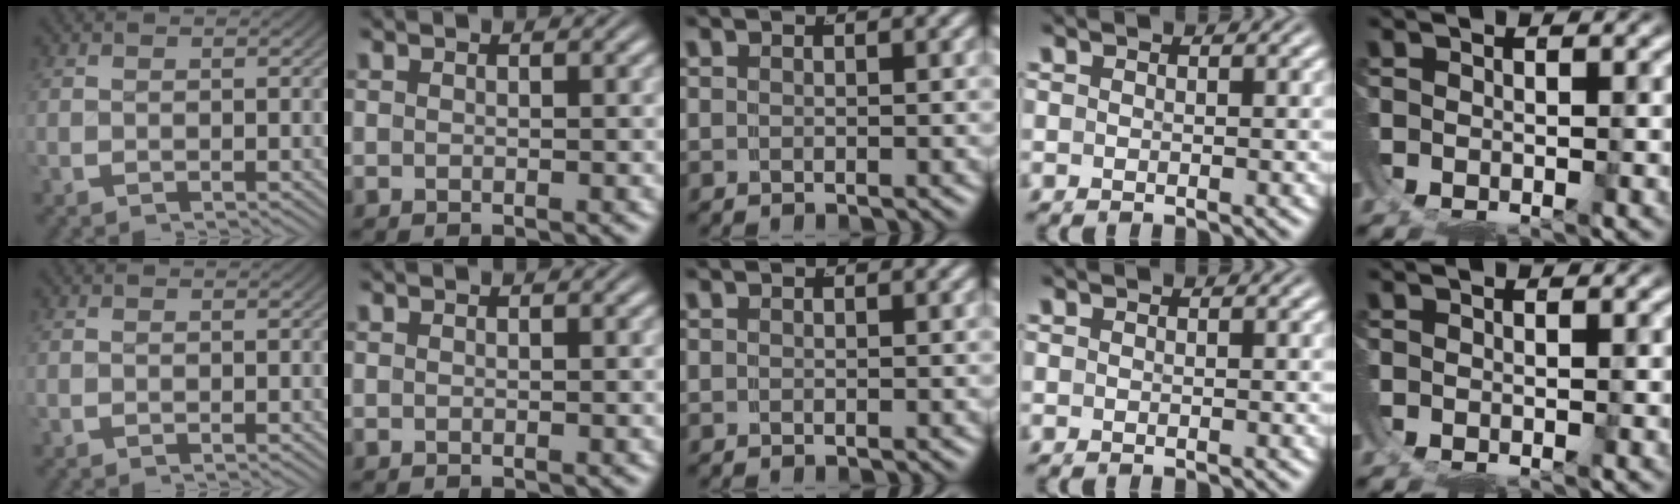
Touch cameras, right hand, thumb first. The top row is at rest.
{}